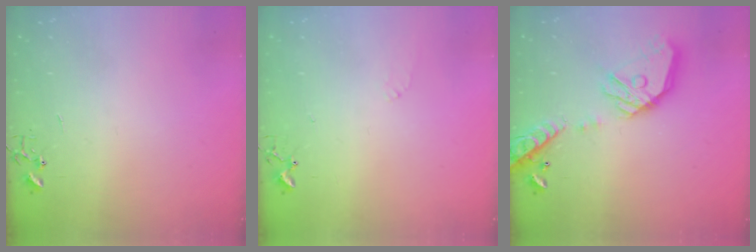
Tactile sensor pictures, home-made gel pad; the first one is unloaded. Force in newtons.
{"total": 5.5, "press": 5.5, "slide": 0.8}
{"total": 18.9, "press": 18.8, "slide": 2.4}